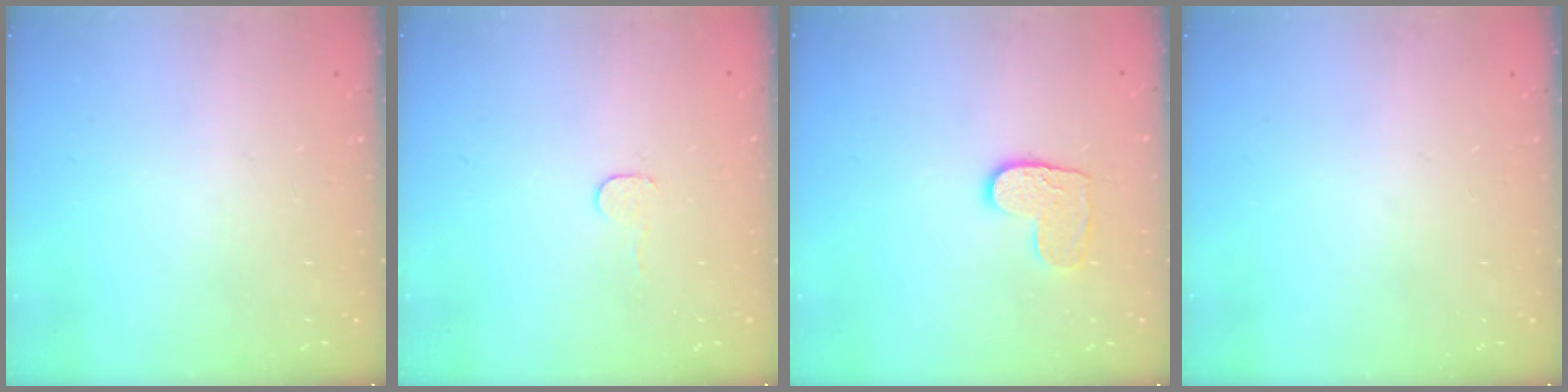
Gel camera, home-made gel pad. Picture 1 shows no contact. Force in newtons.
{"total": 3.0, "press": 3.0, "slide": 0.3}
{"total": 8.2, "press": 8.2, "slide": 0.5}
{"total": 0.0}